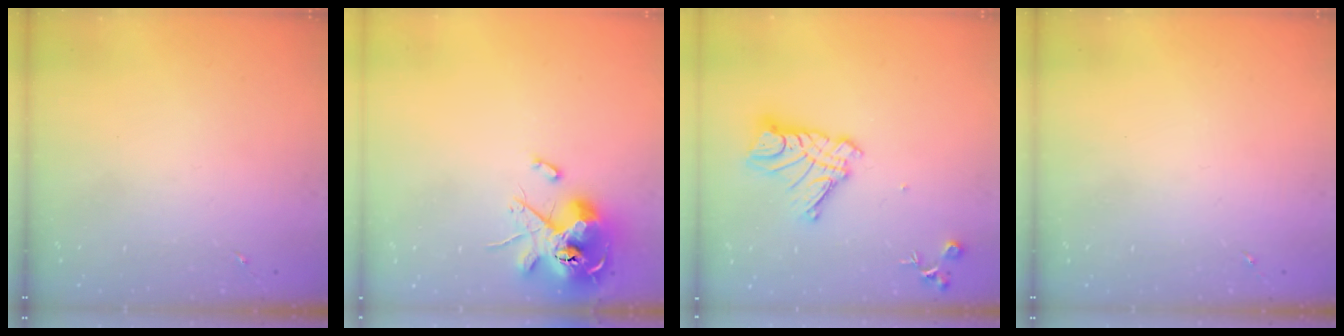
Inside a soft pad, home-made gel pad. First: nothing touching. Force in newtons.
{"total": 14.2, "press": 14.0, "slide": 2.0}
{"total": 13.7, "press": 13.6, "slide": 1.2}
{"total": 0.0}